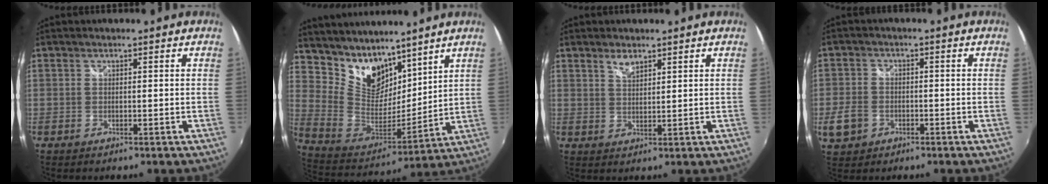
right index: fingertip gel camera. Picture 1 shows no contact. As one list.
[{"total": 15.8, "force": [11.5, 9.2, 5.8], "torque": [-0.143, 0.008, 0.230]}, {"total": 2.7, "force": [2.0, 1.1, 1.5], "torque": [-0.024, 0.000, 0.036]}, {"total": 6.4, "force": [-2.5, 5.2, 2.8], "torque": [-0.079, 0.004, -0.044]}]